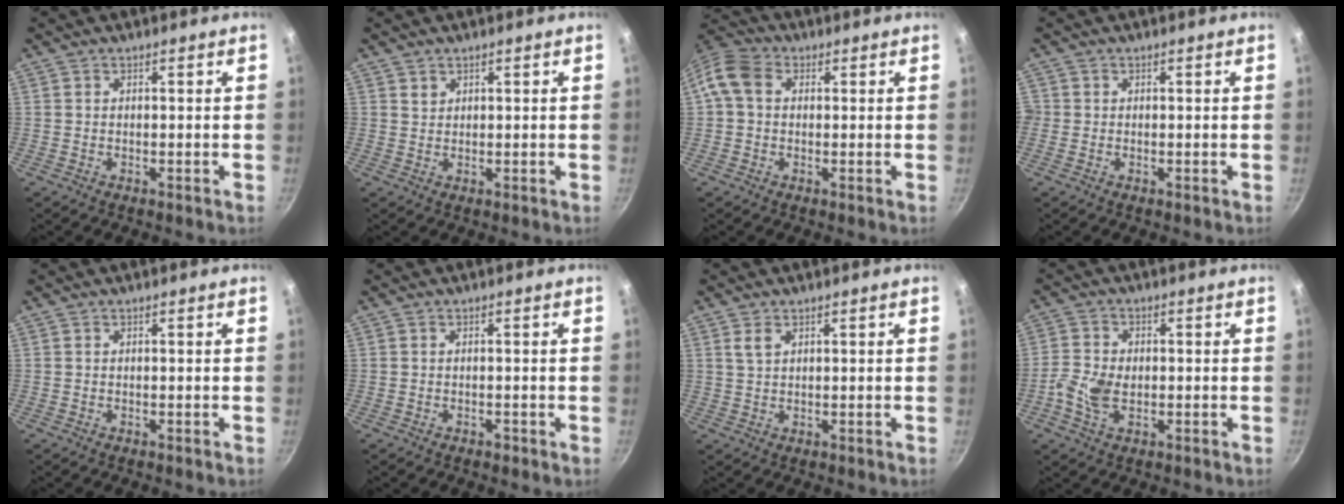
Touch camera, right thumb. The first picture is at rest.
{"total": 1.4, "force": [0.8, 1.1, 0.3], "torque": [0.007, 0.002, 0.015]}
{"total": 6.9, "force": [0.9, 5.3, 4.2], "torque": [-0.078, 0.016, -0.001]}
{"total": 1.0, "force": [-0.1, 0.9, 0.1], "torque": [0.004, 0.002, -0.005]}
{"total": 0.0}
{"total": 1.0, "force": [-0.5, 0.5, 0.6], "torque": [-0.011, 0.003, -0.004]}
{"total": 2.3, "force": [1.2, 1.3, 1.5], "torque": [-0.024, -0.003, 0.024]}
{"total": 6.1, "force": [-1.1, 3.9, 4.5], "torque": [-0.101, 0.008, -0.029]}